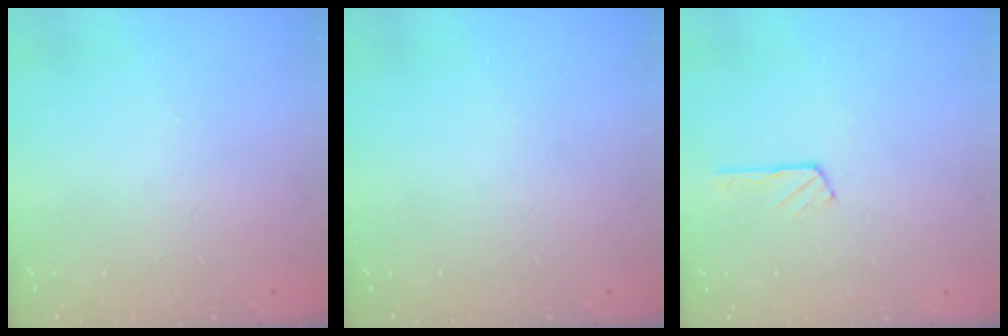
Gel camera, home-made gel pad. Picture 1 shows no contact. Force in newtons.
{"total": 0.0}
{"total": 3.5, "press": 3.5, "slide": 0.4}